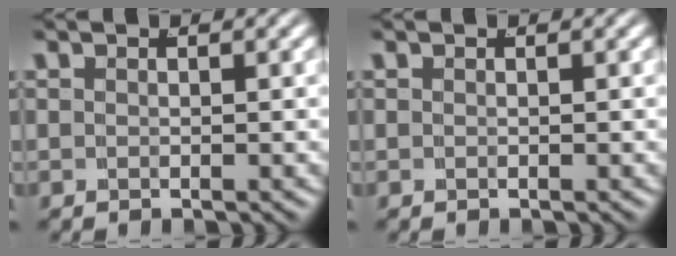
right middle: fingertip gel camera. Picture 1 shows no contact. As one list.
[{"total": 0.0}]